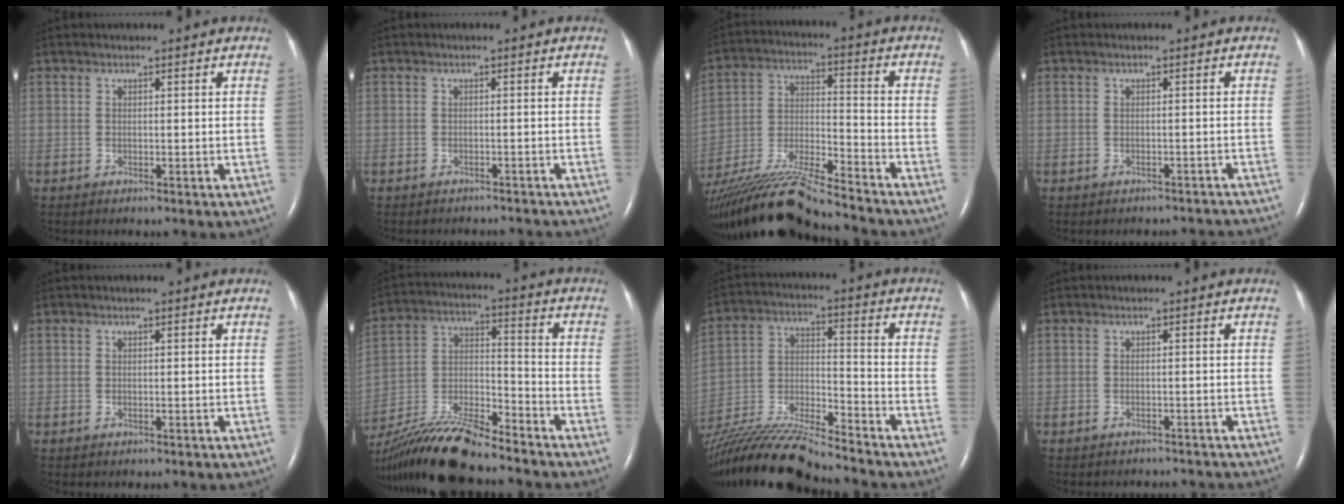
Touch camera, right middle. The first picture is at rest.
{"total": 4.5, "force": [-4.3, 1.1, 0.6], "torque": [-0.001, -0.003, -0.046]}
{"total": 21.0, "force": [-18.4, 1.1, 10.0], "torque": [-0.228, -0.030, -0.327]}
{"total": 5.6, "force": [-5.2, 1.7, 0.8], "torque": [0.000, 0.005, -0.049]}
{"total": 0.0}
{"total": 18.9, "force": [-16.7, 1.9, 8.6], "torque": [-0.189, -0.016, -0.305]}
{"total": 19.7, "force": [-18.0, 0.9, 8.0], "torque": [-0.184, -0.017, -0.320]}
{"total": 5.2, "force": [-4.9, 1.5, 0.7], "torque": [-0.002, -0.001, -0.049]}